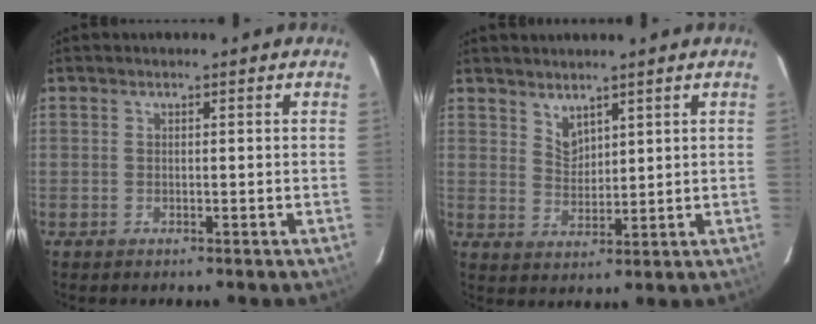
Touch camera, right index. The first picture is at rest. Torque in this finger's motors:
{"motor_torque": [-0.19, 0.12, -0.01, 0.00]}